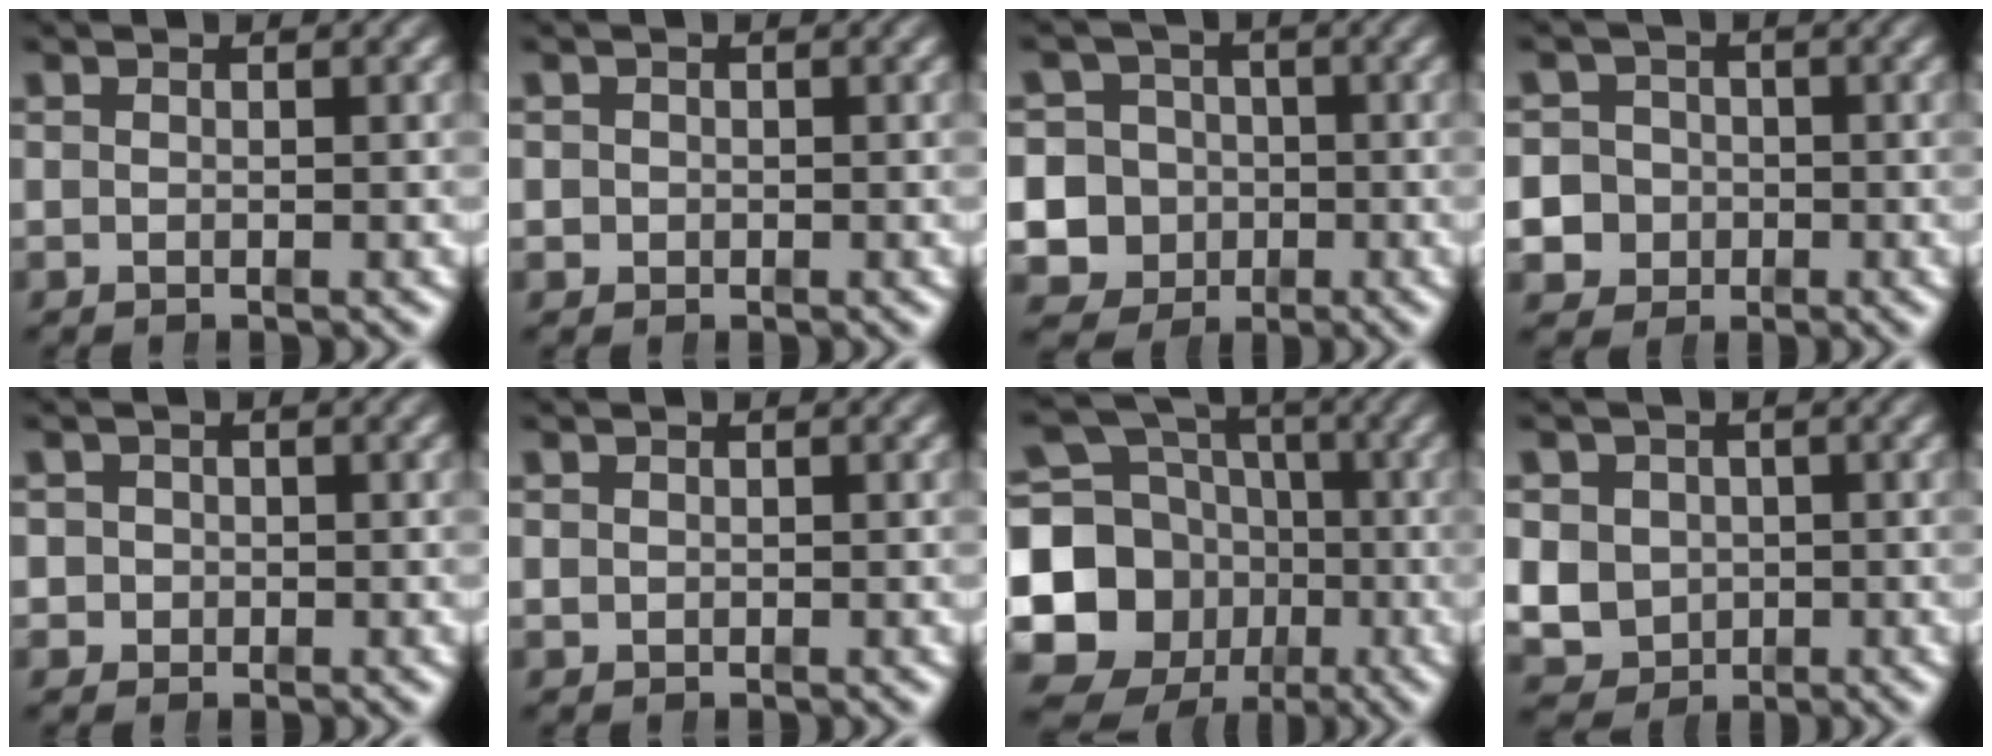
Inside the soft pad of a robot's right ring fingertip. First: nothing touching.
{"total": 1.3, "force": [-0.2, 1.3, 0.0], "torque": [-0.007, -0.004, -0.004]}
{"total": 14.8, "force": [-3.8, 13.9, 3.5], "torque": [-0.109, -0.071, -0.062]}
{"total": 8.5, "force": [-2.0, 7.9, 2.3], "torque": [-0.066, -0.036, -0.030]}
{"total": 2.8, "force": [-0.6, 2.7, 0.4], "torque": [-0.015, -0.006, -0.013]}
{"total": 0.0}
{"total": 16.9, "force": [-2.7, 15.2, 6.9], "torque": [-0.163, -0.072, -0.040]}
{"total": 8.4, "force": [-1.3, 7.7, 3.1], "torque": [-0.073, -0.036, -0.015]}